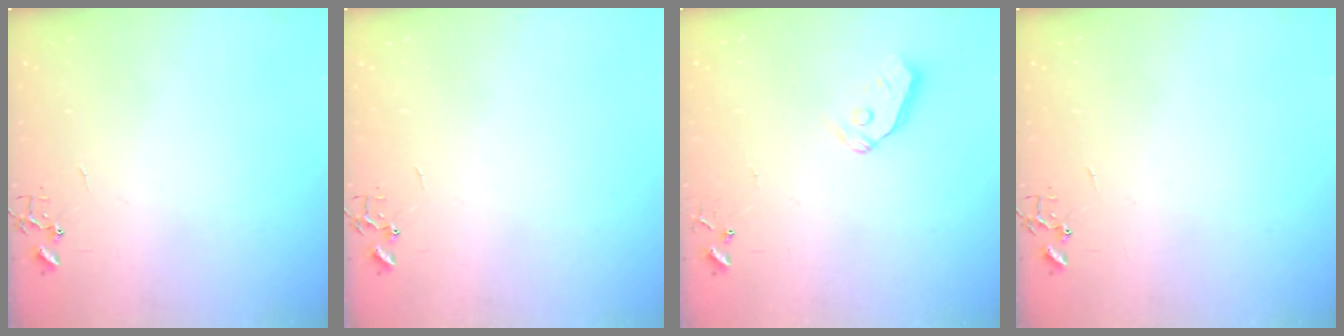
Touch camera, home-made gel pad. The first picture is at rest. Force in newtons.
{"total": 0.0}
{"total": 4.4, "press": 4.4, "slide": 0.5}
{"total": 0.0}